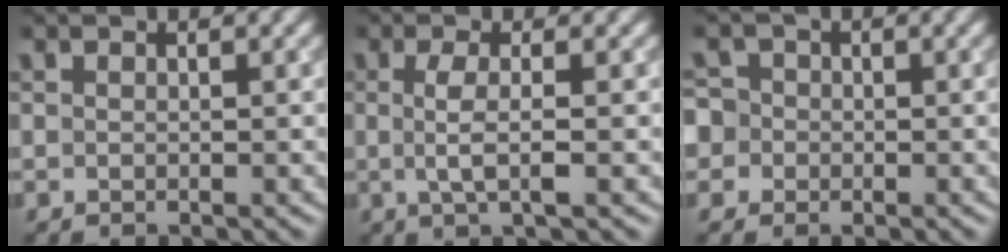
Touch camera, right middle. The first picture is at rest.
{"total": 2.8, "force": [-0.1, 0.7, 2.7], "torque": [-0.053, -0.003, -0.003]}
{"total": 4.4, "force": [-0.7, 4.2, 1.2], "torque": [-0.010, 0.025, -0.045]}